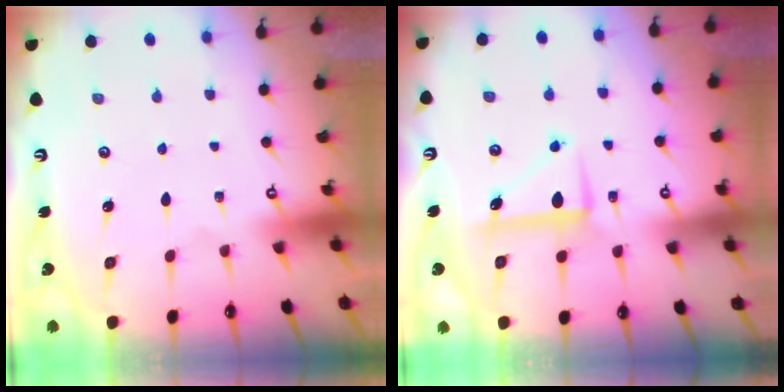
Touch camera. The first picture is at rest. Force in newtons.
{"total": 7.8, "press": 7.8, "slide": 0.8}